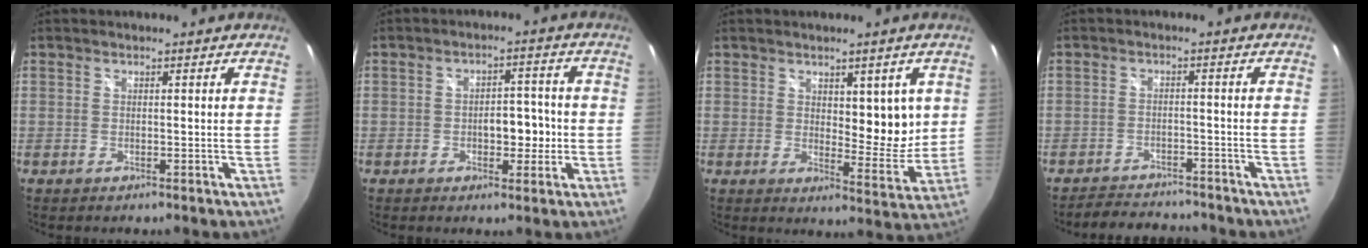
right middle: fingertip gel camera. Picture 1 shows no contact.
{"total": 4.5, "force": [-0.5, 2.9, 3.4], "torque": [-0.050, 0.012, -0.003]}
{"total": 6.9, "force": [3.2, 3.4, 5.1], "torque": [-0.052, -0.003, 0.053]}
{"total": 7.6, "force": [-7.1, 1.8, 1.8], "torque": [-0.053, 0.011, -0.103]}